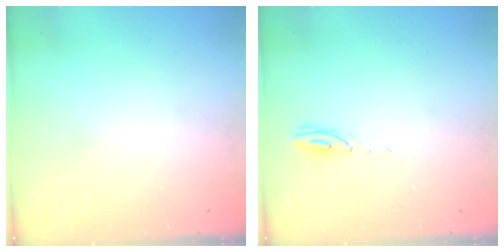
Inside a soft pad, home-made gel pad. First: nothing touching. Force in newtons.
{"total": 3.0, "press": 3.0, "slide": 0.2}